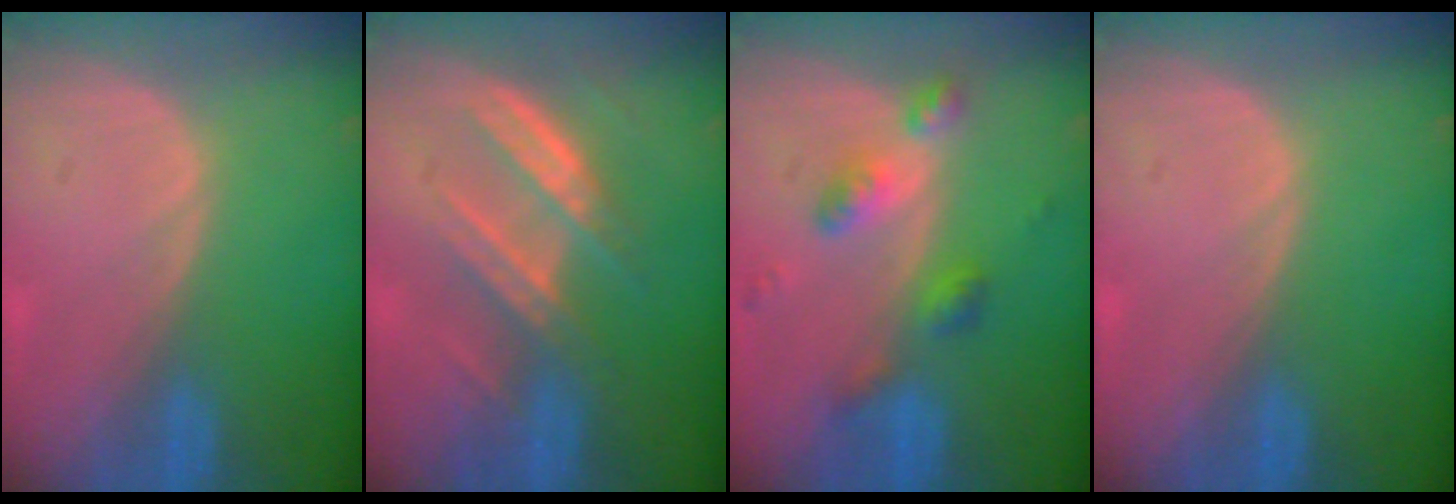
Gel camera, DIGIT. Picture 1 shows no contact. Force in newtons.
{"total": 6.5, "press": 6.3, "slide": 1.4}
{"total": 6.0, "press": 5.3, "slide": 2.9}
{"total": 0.0}